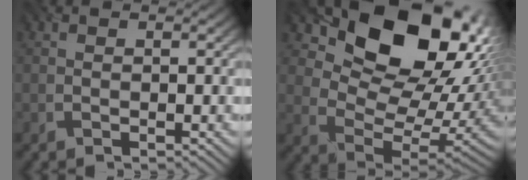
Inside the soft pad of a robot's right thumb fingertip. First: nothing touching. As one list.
[{"total": 17.4, "force": [9.1, 10.5, 10.4], "torque": [-0.172, 0.006, 0.169]}]